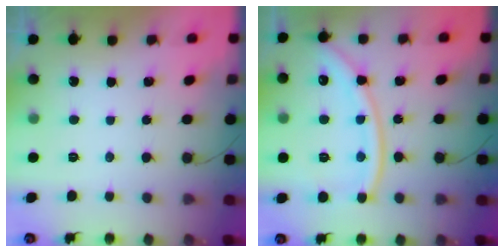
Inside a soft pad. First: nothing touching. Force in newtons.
{"total": 14.5, "press": 14.4, "slide": 1.5}